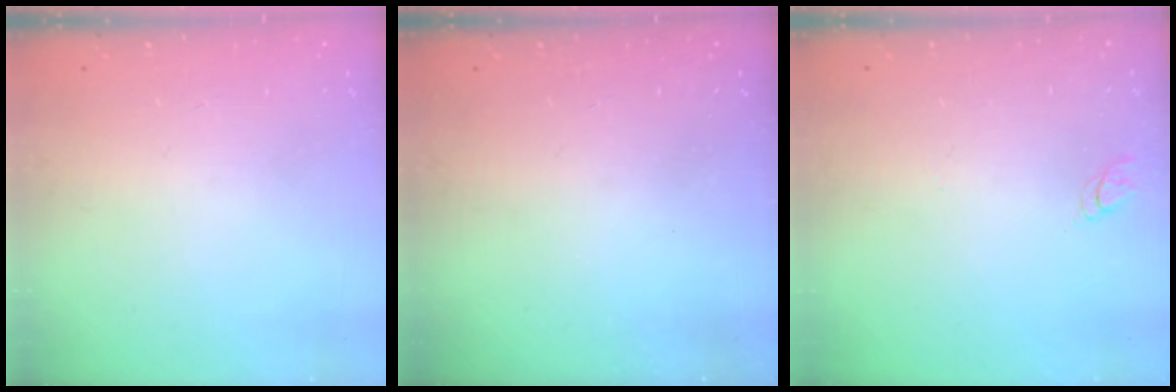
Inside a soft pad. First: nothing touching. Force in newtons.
{"total": 0.0}
{"total": 4.0, "press": 3.9, "slide": 0.3}